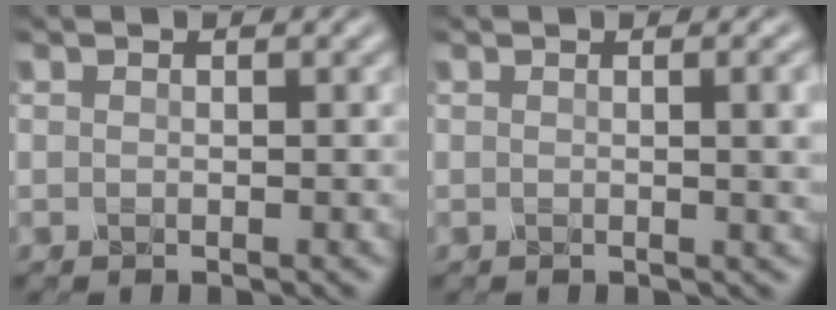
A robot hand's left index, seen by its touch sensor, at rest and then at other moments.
{"total": 2.7, "force": [0.4, 0.7, 2.5], "torque": [-0.040, -0.001, 0.010]}